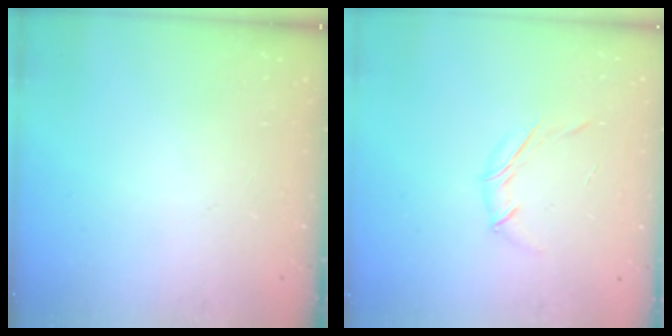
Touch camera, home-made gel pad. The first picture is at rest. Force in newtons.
{"total": 5.1, "press": 5.0, "slide": 1.1}